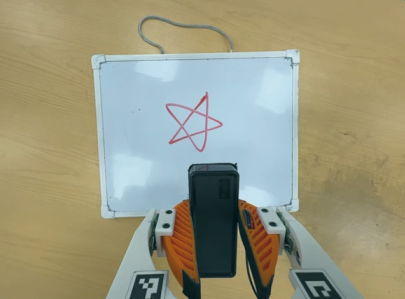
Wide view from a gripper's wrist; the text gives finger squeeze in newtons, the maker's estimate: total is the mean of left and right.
{"total": 4.6, "left": 3.5, "right": 5.7}